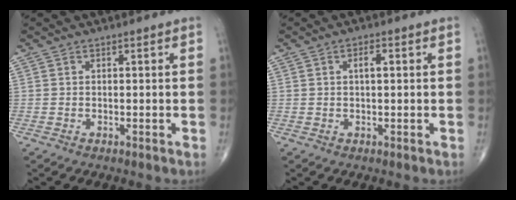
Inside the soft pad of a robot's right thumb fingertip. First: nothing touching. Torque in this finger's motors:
{"motor_torque": [0.07, 1.67, 0.48, 0.34, -0.01]}